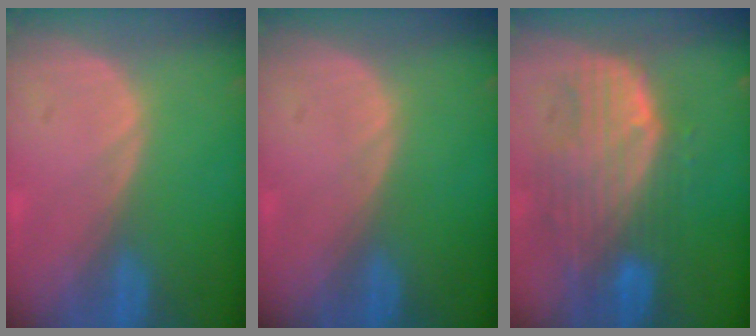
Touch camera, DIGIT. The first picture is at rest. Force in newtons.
{"total": 0.0}
{"total": 10.2, "press": 8.9, "slide": 5.1}